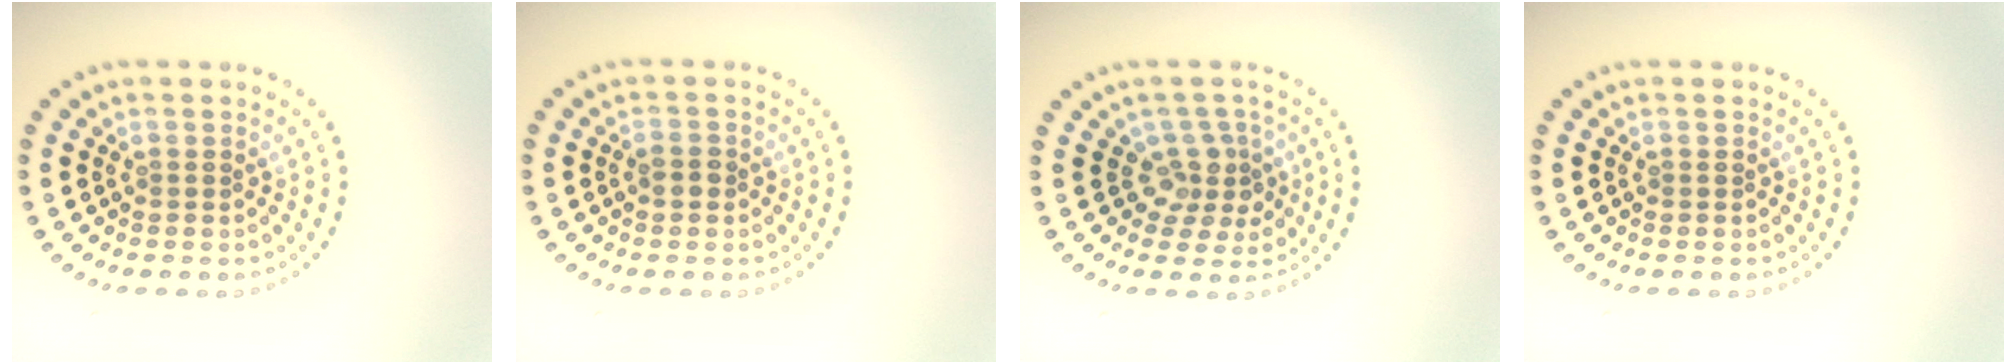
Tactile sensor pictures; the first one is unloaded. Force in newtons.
{"total": 1.2, "press": 1.1, "slide": 0.2}
{"total": 3.0, "press": 2.2, "slide": 1.9}
{"total": 0.0}